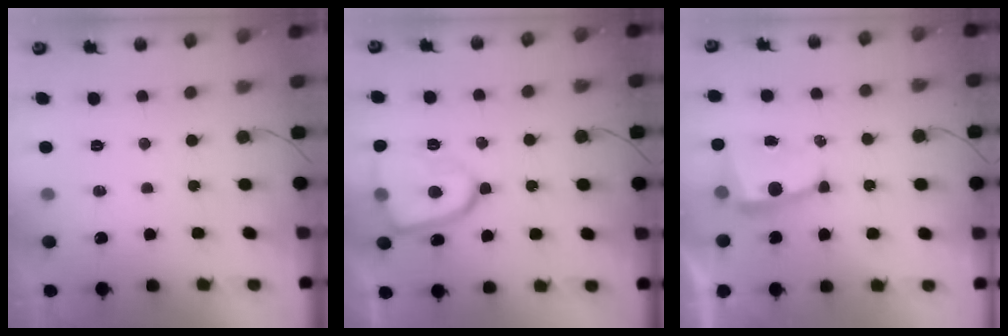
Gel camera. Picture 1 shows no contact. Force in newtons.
{"total": 14.8, "press": 14.7, "slide": 1.7}
{"total": 7.2, "press": 7.1, "slide": 1.0}